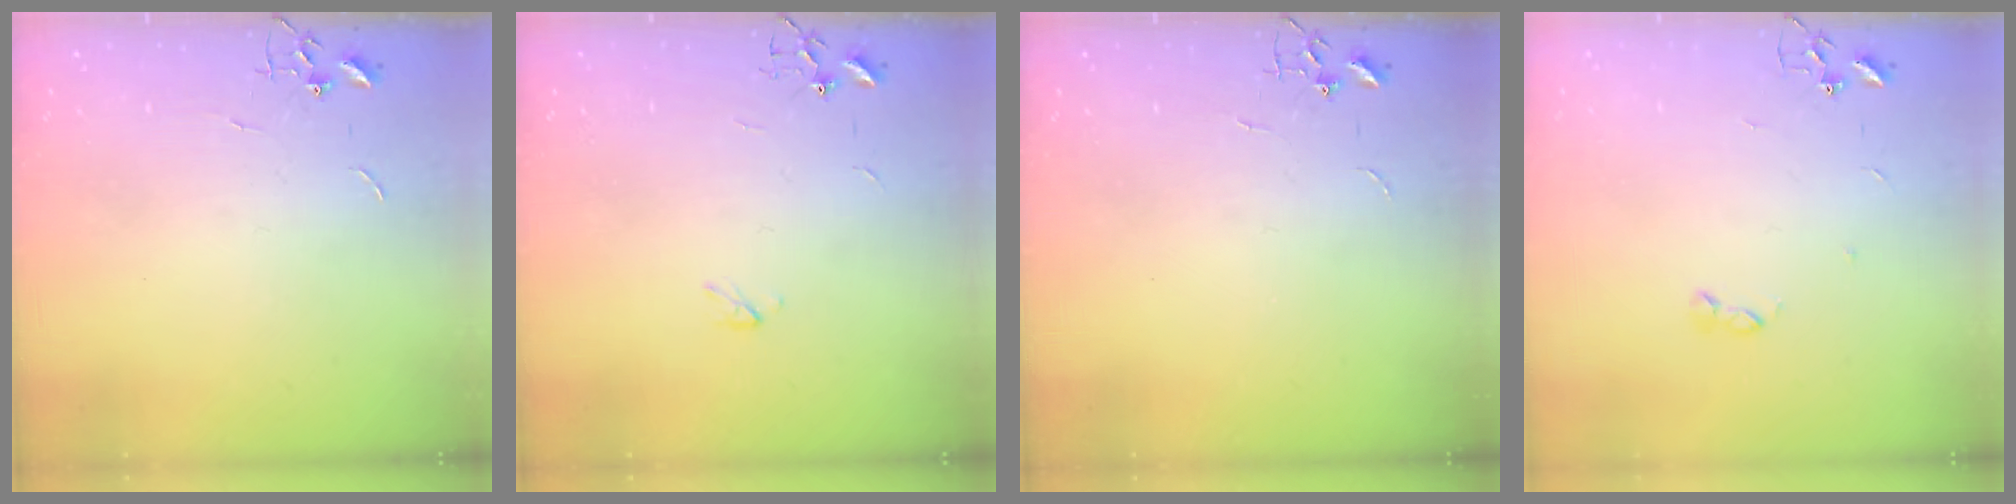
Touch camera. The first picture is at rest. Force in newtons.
{"total": 2.3, "press": 2.3, "slide": 0.4}
{"total": 0.0}
{"total": 2.8, "press": 2.7, "slide": 0.5}